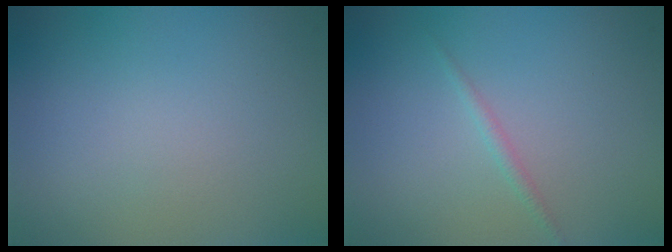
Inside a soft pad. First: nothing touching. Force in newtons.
{"total": 0.8, "press": 0.8, "slide": 0.1}